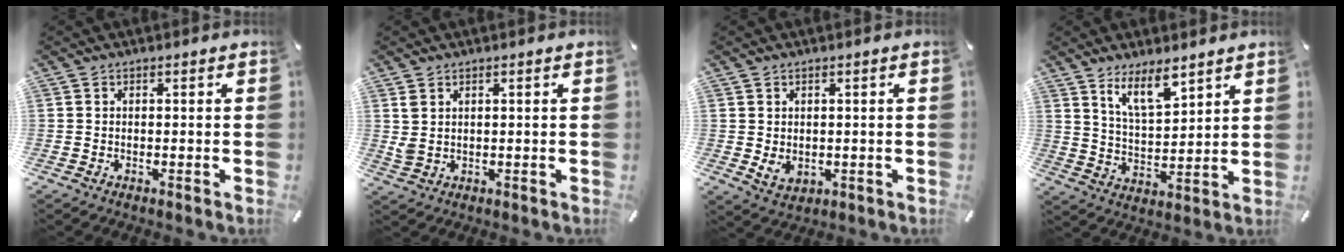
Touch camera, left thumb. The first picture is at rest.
{"total": 2.3, "force": [1.1, 1.3, 1.5], "torque": [-0.030, 0.002, 0.021]}
{"total": 3.3, "force": [0.6, 2.8, 1.7], "torque": [-0.022, -0.006, 0.010]}
{"total": 9.6, "force": [7.3, 3.5, 5.2], "torque": [-0.098, -0.040, 0.132]}